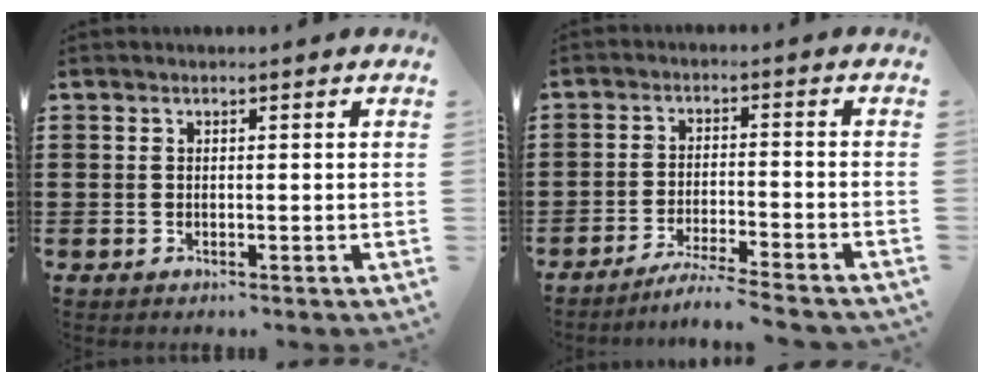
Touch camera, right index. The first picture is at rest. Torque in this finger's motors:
{"motor_torque": [1.87, 0.27, 0.10, 0.02]}